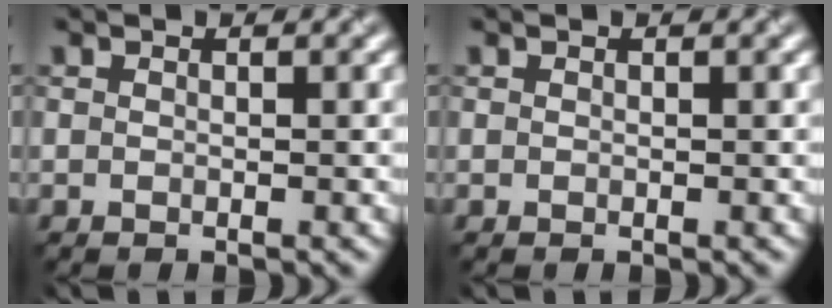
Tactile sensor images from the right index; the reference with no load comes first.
{"total": 0.0}